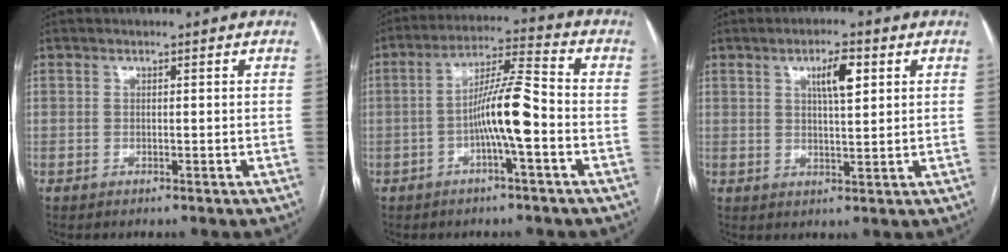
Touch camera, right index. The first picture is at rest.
{"total": 9.2, "force": [-2.5, 0.4, 8.8], "torque": [-0.163, 0.017, -0.046]}
{"total": 5.1, "force": [2.1, 1.1, 4.5], "torque": [-0.075, 0.004, 0.037]}